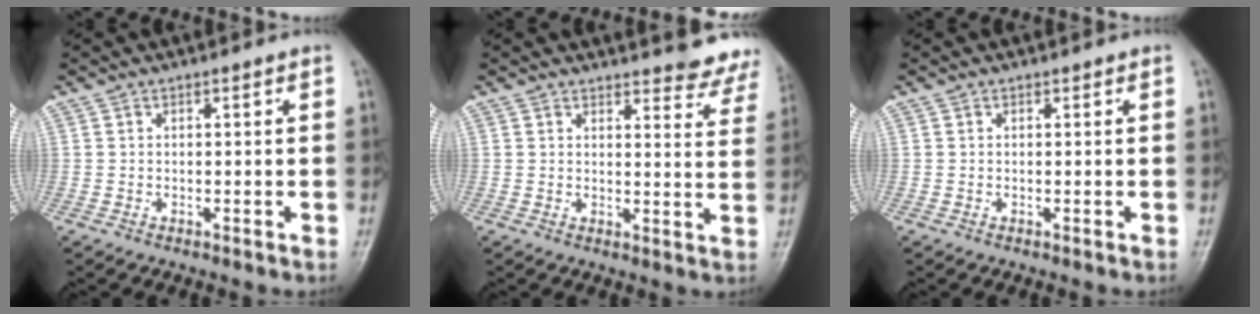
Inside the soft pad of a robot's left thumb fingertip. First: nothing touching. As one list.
[{"total": 11.9, "force": [11.3, 2.9, 2.4], "torque": [0.020, -0.085, 0.105]}, {"total": 0.0}]